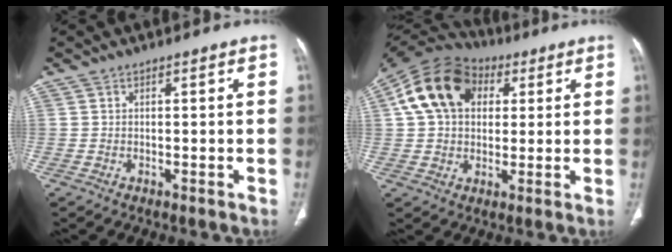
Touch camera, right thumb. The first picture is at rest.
{"total": 16.4, "force": [4.5, 11.8, 10.5], "torque": [-0.183, 0.021, 0.069]}